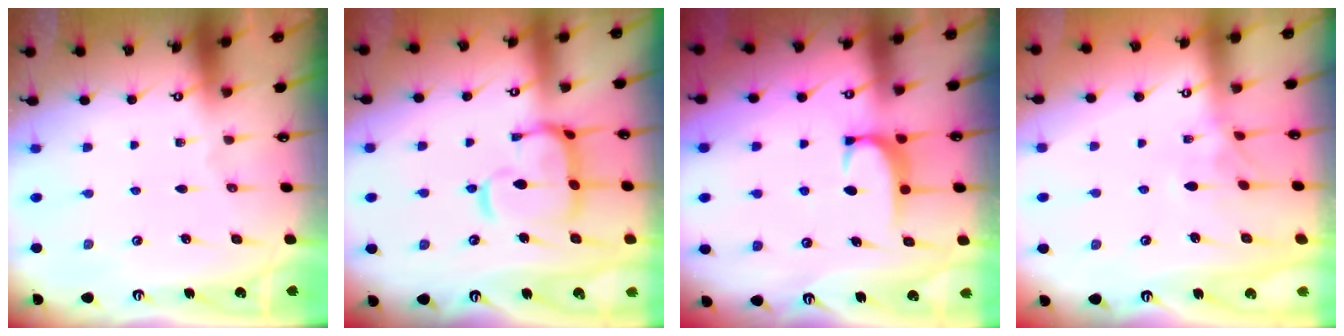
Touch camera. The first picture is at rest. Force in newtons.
{"total": 12.1, "press": 12.0, "slide": 1.4}
{"total": 1.8, "press": 1.8, "slide": 0.4}
{"total": 2.3, "press": 2.2, "slide": 0.8}